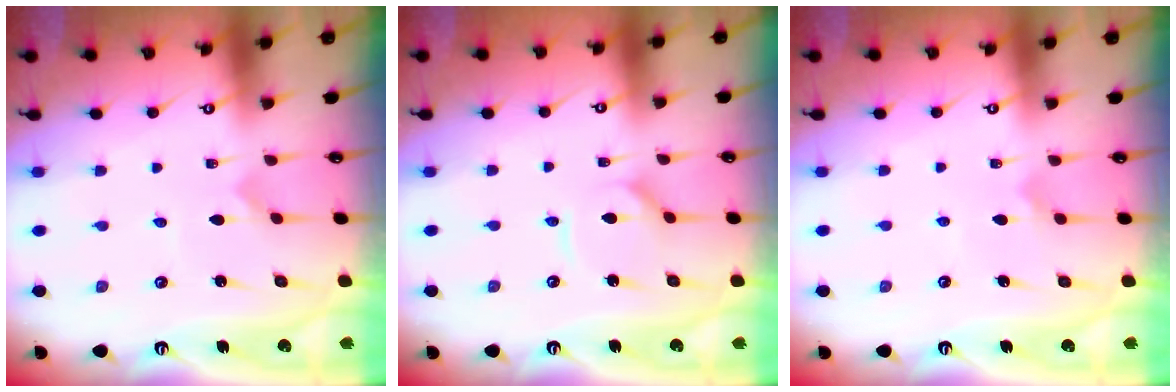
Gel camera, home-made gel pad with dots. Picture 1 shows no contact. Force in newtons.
{"total": 3.2, "press": 3.2, "slide": 0.4}
{"total": 3.8, "press": 3.8, "slide": 0.5}